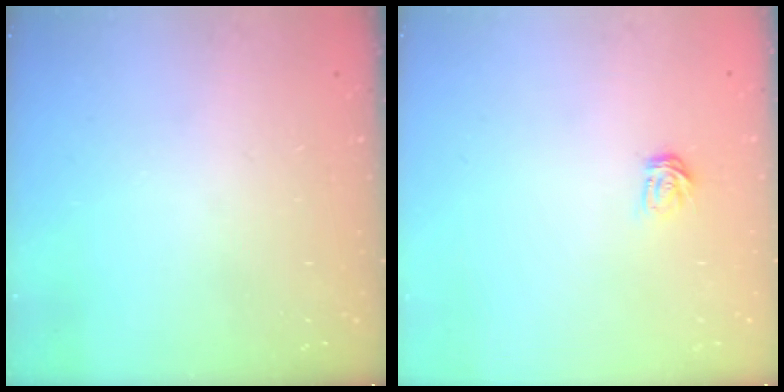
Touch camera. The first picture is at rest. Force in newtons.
{"total": 4.0, "press": 4.0, "slide": 0.5}